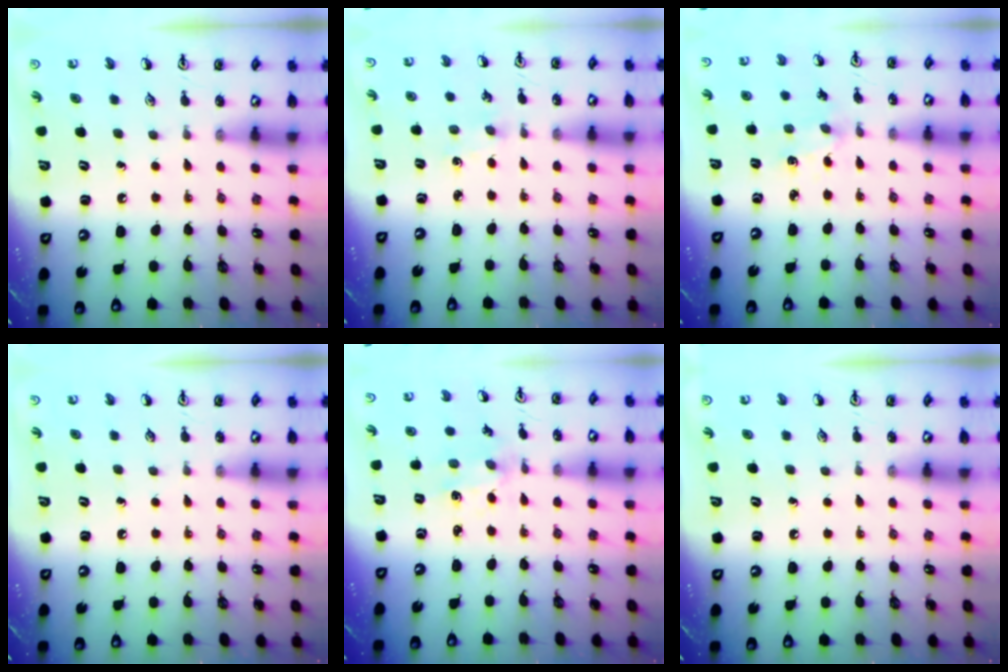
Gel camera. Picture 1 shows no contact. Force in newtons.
{"total": 1.2, "press": 1.2, "slide": 0.3}
{"total": 2.0, "press": 2.0, "slide": 0.3}
{"total": 0.0}
{"total": 1.7, "press": 1.7, "slide": 0.3}
{"total": 0.0}